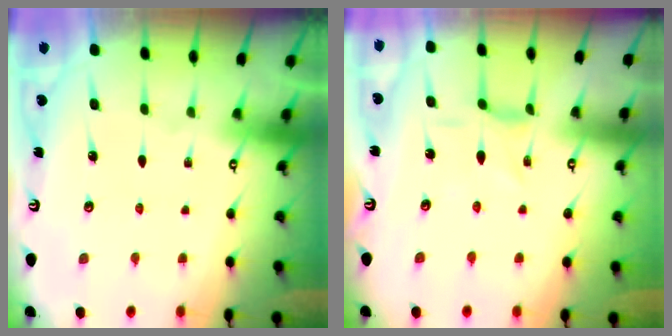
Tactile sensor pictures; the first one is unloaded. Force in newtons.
{"total": 2.1, "press": 2.1, "slide": 0.5}